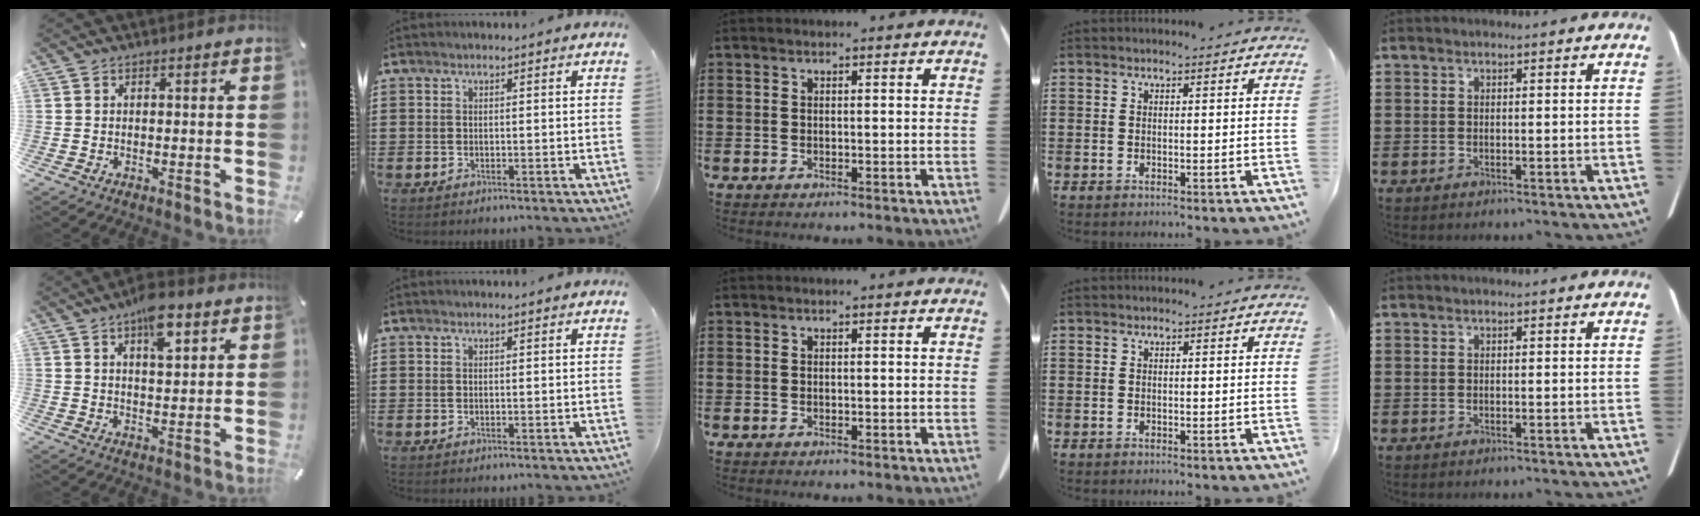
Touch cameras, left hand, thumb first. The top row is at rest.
{"thumb": {"total": 8.7, "force": [5.0, 3.7, 6.0], "torque": [-0.081, -0.022, 0.081]}}